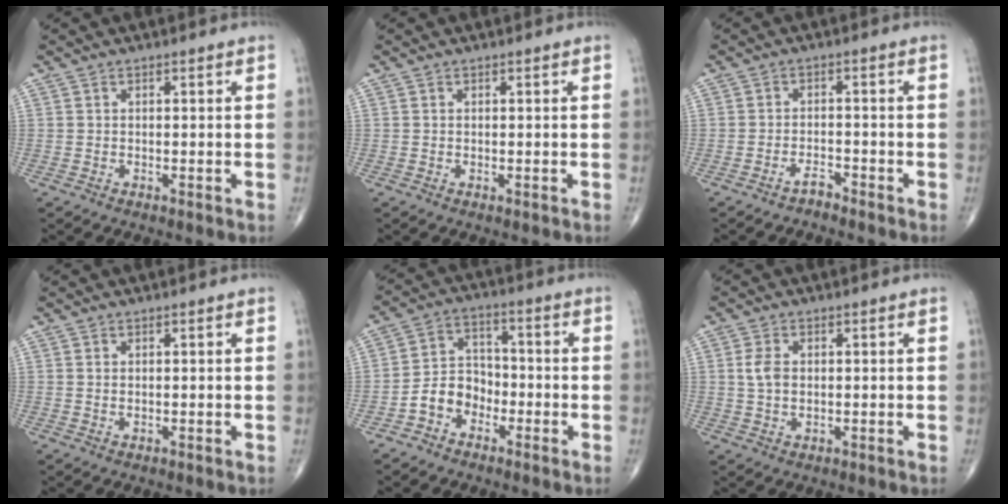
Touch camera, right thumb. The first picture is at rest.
{"total": 0.0}
{"total": 1.8, "force": [-1.7, 0.3, 0.4], "torque": [-0.005, 0.009, -0.033]}
{"total": 0.6, "force": [0.2, 0.3, 0.5], "torque": [-0.009, 0.000, 0.004]}
{"total": 7.4, "force": [-3.4, 5.7, 3.3], "torque": [-0.037, 0.038, -0.071]}
{"total": 4.0, "force": [0.5, 2.6, 3.1], "torque": [-0.060, -0.002, 0.009]}